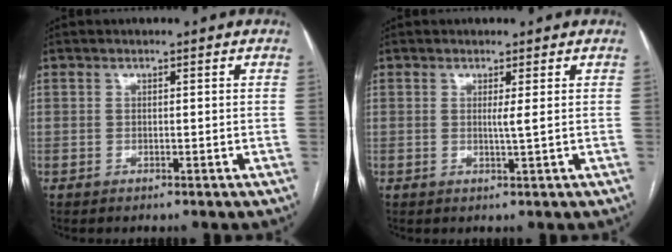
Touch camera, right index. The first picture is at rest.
{"total": 1.3, "force": [0.3, -0.4, 1.2], "torque": [-0.026, -0.005, 0.006]}